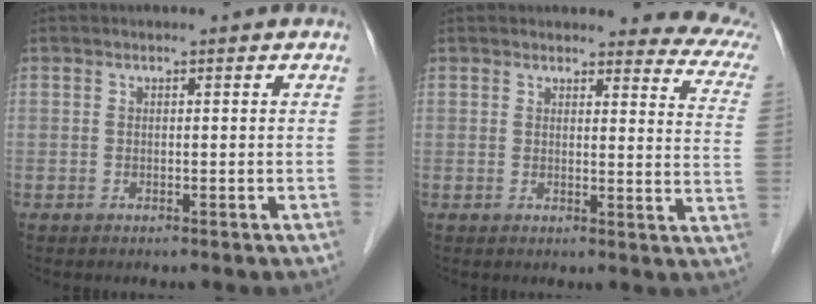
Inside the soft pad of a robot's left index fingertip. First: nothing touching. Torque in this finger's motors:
{"motor_torque": [0.01, -0.55, 0.34, 0.05]}